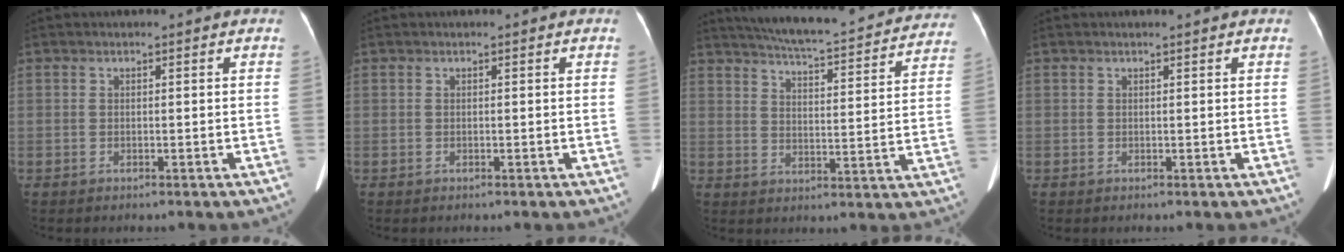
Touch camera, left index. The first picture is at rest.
{"total": 0.0}
{"total": 25.4, "force": [23.0, 4.1, 10.1], "torque": [-0.158, -0.026, 0.283]}
{"total": 1.8, "force": [1.6, -0.1, 0.8], "torque": [-0.010, 0.013, 0.020]}